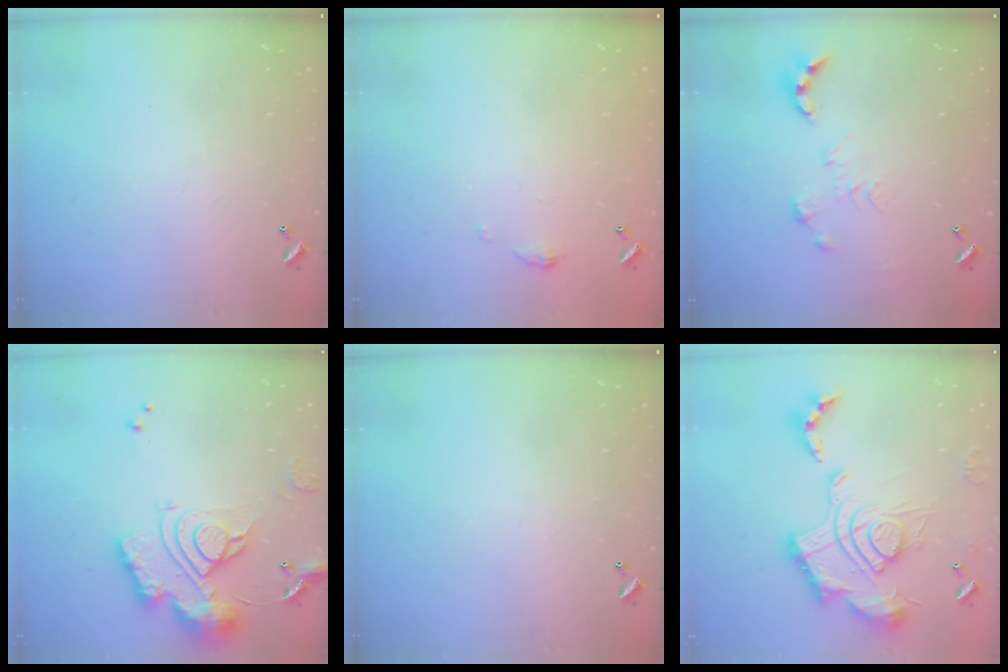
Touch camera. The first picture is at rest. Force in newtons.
{"total": 3.7, "press": 3.6, "slide": 0.5}
{"total": 0.0}
{"total": 17.7, "press": 17.6, "slide": 2.1}
{"total": 0.0}
{"total": 2.5, "press": 1.9, "slide": 1.7}